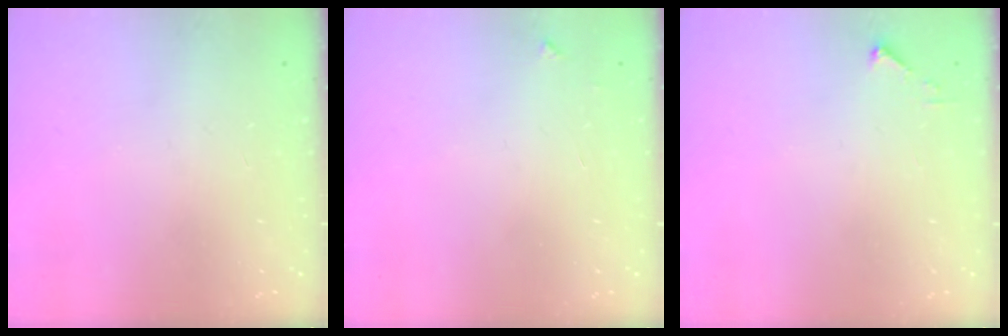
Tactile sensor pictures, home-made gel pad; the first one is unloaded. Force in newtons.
{"total": 3.3, "press": 3.3, "slide": 0.4}
{"total": 2.7, "press": 2.7, "slide": 0.3}